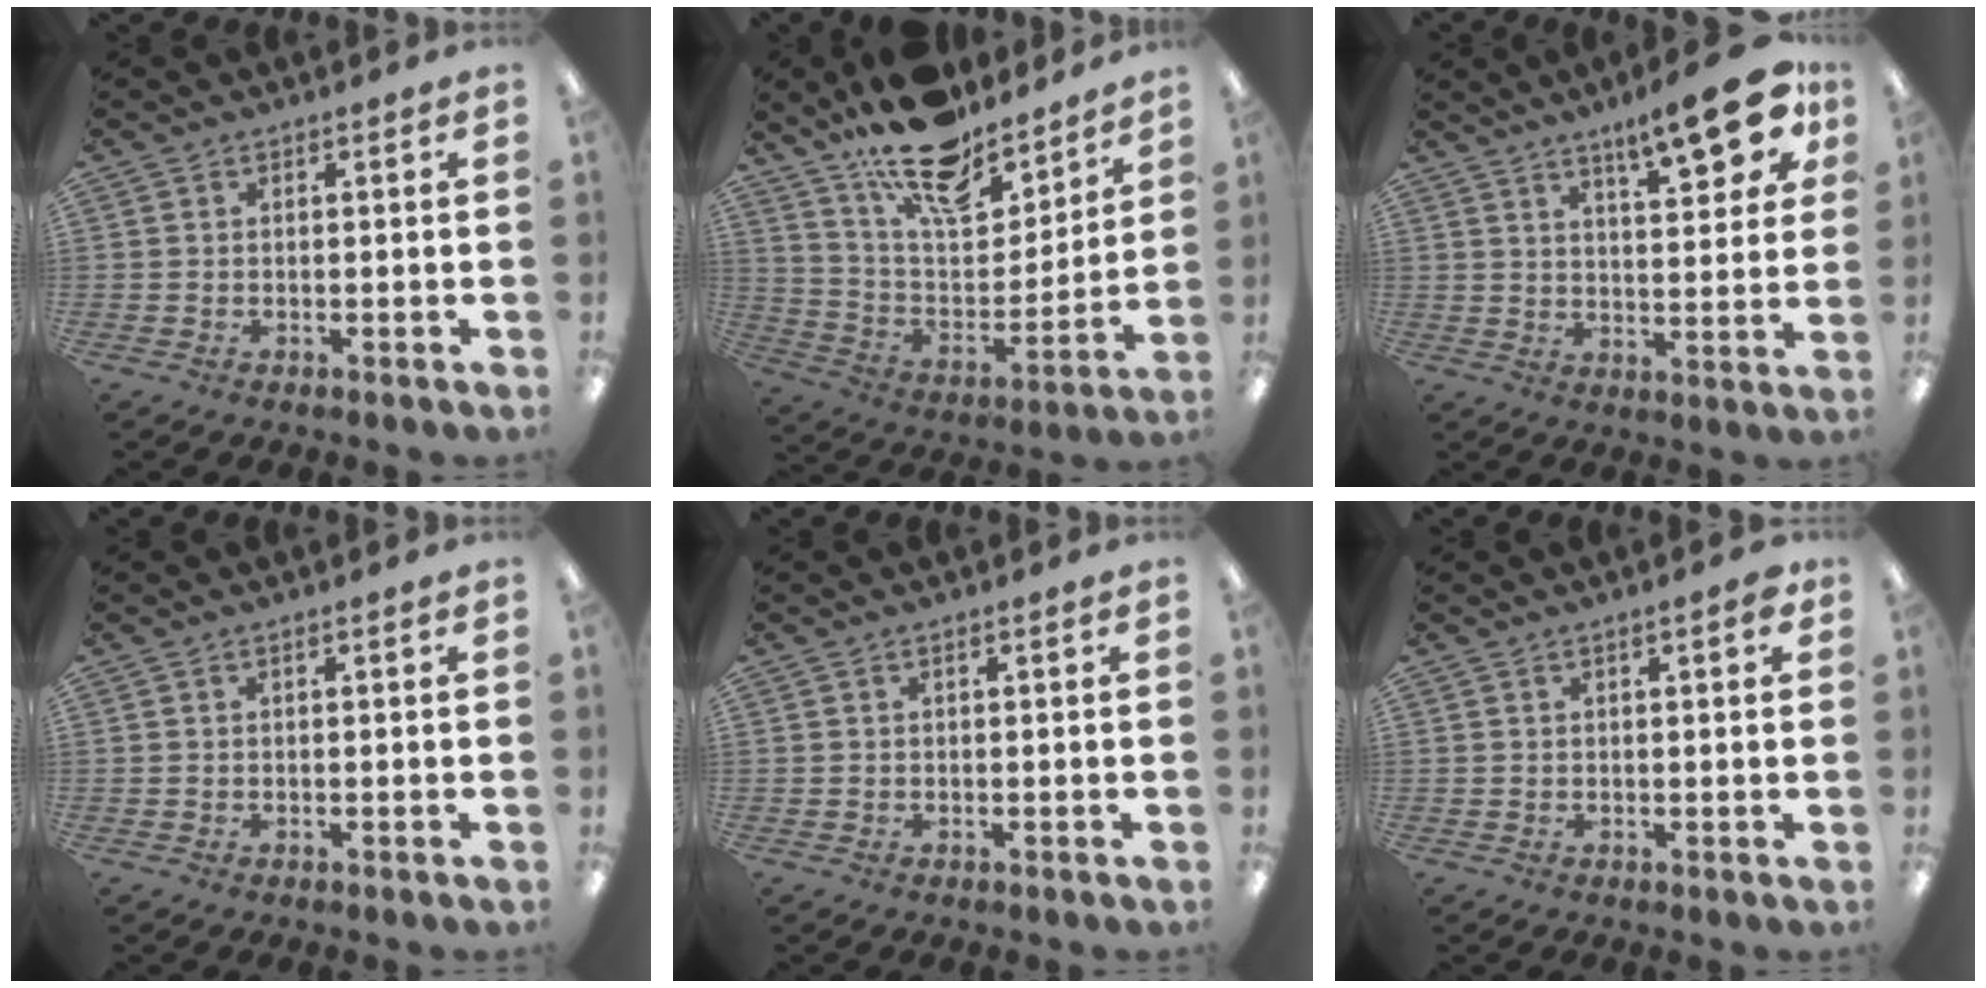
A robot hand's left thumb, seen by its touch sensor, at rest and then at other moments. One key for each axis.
{"total": 18.7, "fx": 14.9, "fy": 7.5, "fz": 8.6, "tx": -0.153, "ty": -0.100, "tz": 0.260}
{"total": 14.5, "fx": 9.4, "fy": 3.8, "fz": 10.4, "tx": -0.147, "ty": -0.047, "tz": 0.147}
{"total": 0.0}
{"total": 0.0}
{"total": 2.7, "fx": 1.3, "fy": 0.6, "fz": 2.3, "tx": -0.038, "ty": 0.001, "tz": 0.019}